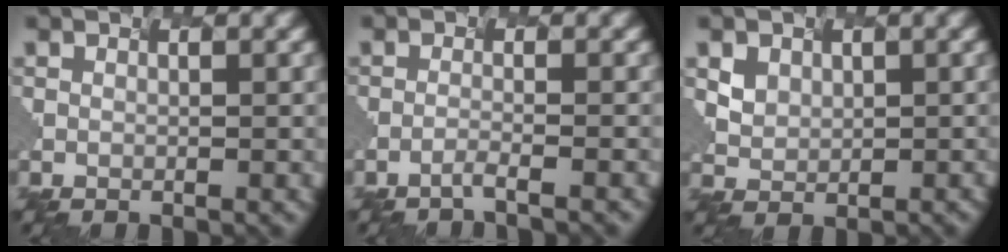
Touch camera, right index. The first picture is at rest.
{"total": 1.7, "force": [-1.6, -0.1, 0.5], "torque": [0.003, 0.009, -0.034]}
{"total": 2.5, "force": [0.8, 2.2, 0.9], "torque": [-0.017, -0.007, 0.025]}